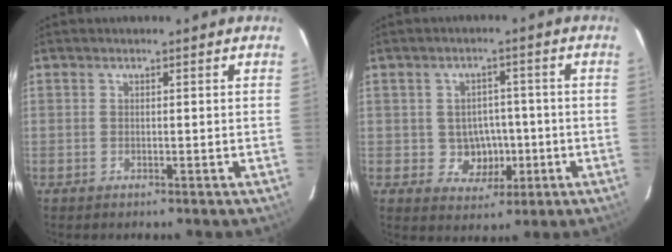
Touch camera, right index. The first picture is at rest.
{"total": 5.8, "force": [-1.1, 5.4, 1.8], "torque": [-0.043, 0.014, 0.002]}